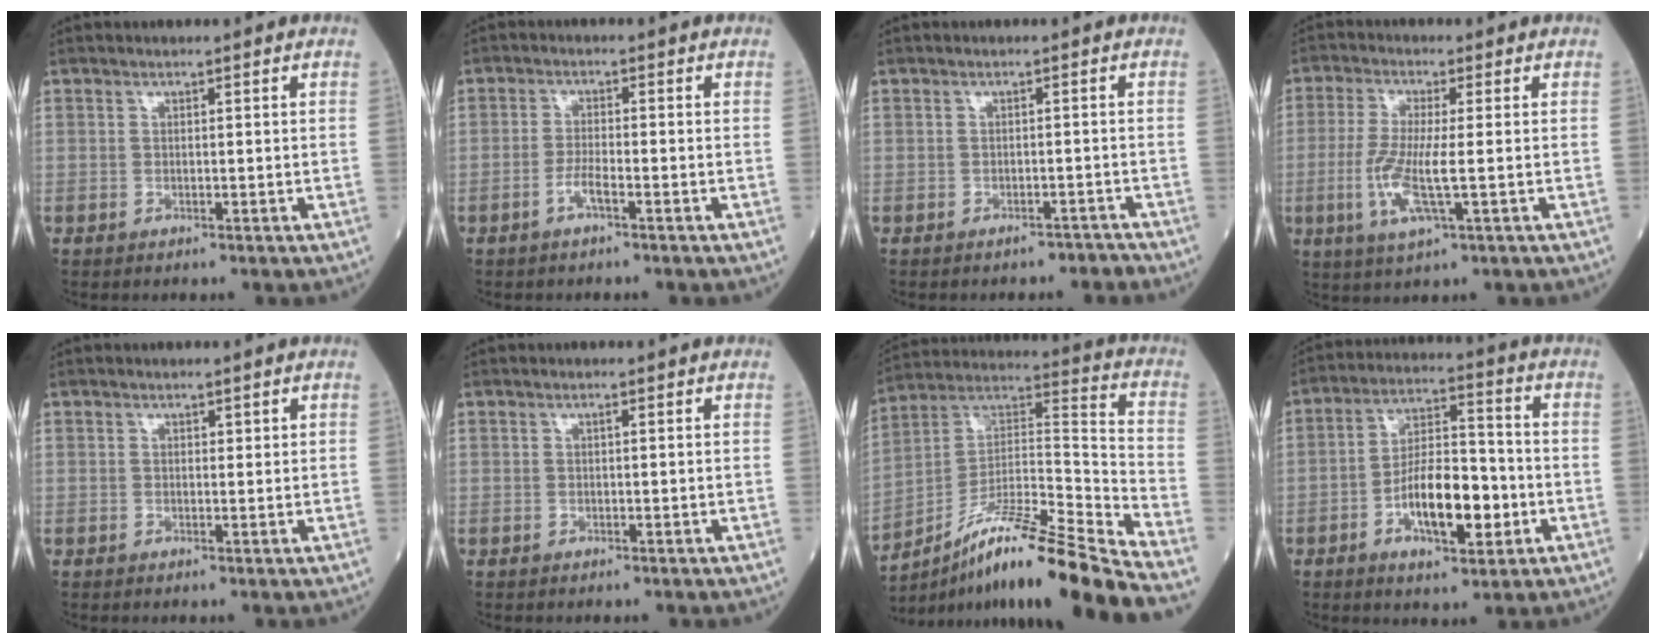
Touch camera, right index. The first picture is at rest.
{"total": 2.6, "force": [-1.4, 0.1, 2.1], "torque": [-0.045, -0.001, -0.031]}
{"total": 1.8, "force": [-1.7, 0.4, 0.1], "torque": [0.002, 0.000, -0.022]}
{"total": 7.8, "force": [-1.5, 0.8, 7.6], "torque": [-0.170, -0.016, -0.034]}
{"total": 0.6, "force": [0.4, 0.4, 0.3], "torque": [0.001, 0.001, 0.004]}
{"total": 0.0}
{"total": 21.2, "force": [-16.6, -1.5, 13.2], "torque": [-0.216, 0.005, -0.294]}
{"total": 11.5, "force": [-3.6, 4.0, 10.1], "torque": [-0.181, 0.012, -0.062]}